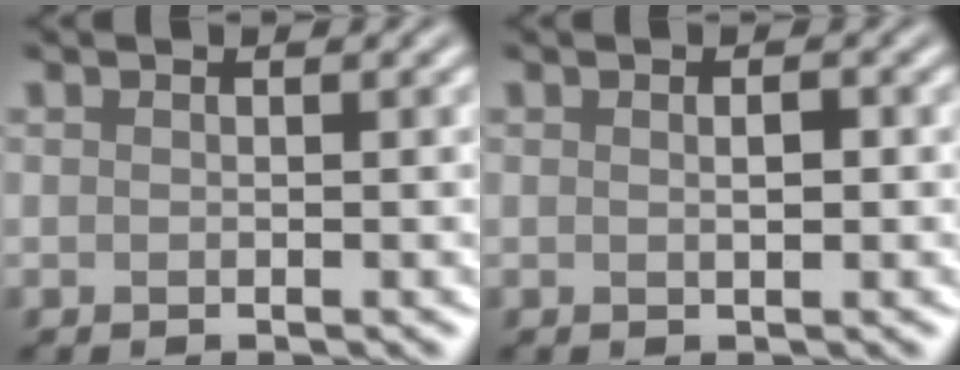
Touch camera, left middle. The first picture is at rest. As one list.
[{"total": 0.9, "force": [0.1, 0.2, 0.9], "torque": [-0.019, 0.000, 0.001]}]